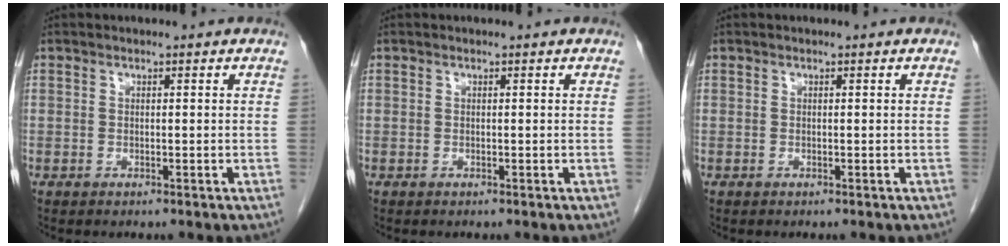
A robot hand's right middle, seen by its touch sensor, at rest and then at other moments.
{"total": 0.0}
{"total": 0.0}